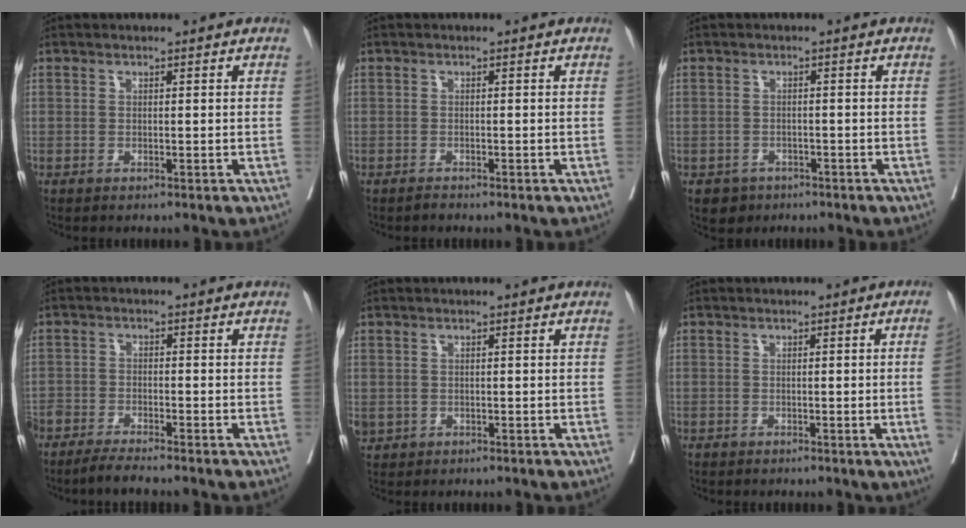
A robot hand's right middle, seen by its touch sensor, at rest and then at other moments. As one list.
[{"total": 0.5, "force": [-0.5, 0.1, 0.0], "torque": [-0.001, -0.001, -0.010]}, {"total": 2.8, "force": [-1.8, 2.2, 0.3], "torque": [-0.005, 0.006, -0.025]}, {"total": 5.3, "force": [-4.7, 0.0, 2.4], "torque": [-0.034, -0.014, -0.085]}, {"total": 1.5, "force": [-0.2, 1.4, 0.5], "torque": [-0.007, 0.002, 0.005]}, {"total": 2.9, "force": [-0.5, -1.1, 2.6], "torque": [-0.033, -0.004, -0.008]}]